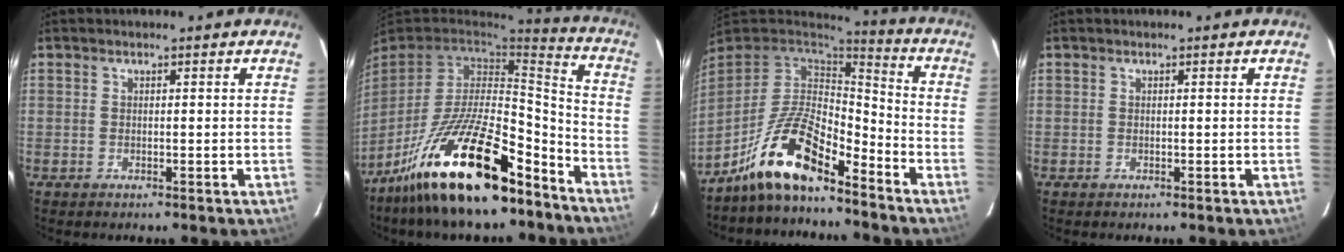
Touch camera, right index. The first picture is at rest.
{"total": 26.3, "force": [-17.9, 6.8, 18.1], "torque": [-0.323, -0.024, -0.307]}
{"total": 14.2, "force": [-10.1, 3.8, 9.2], "torque": [-0.182, 0.019, -0.187]}
{"total": 0.0}